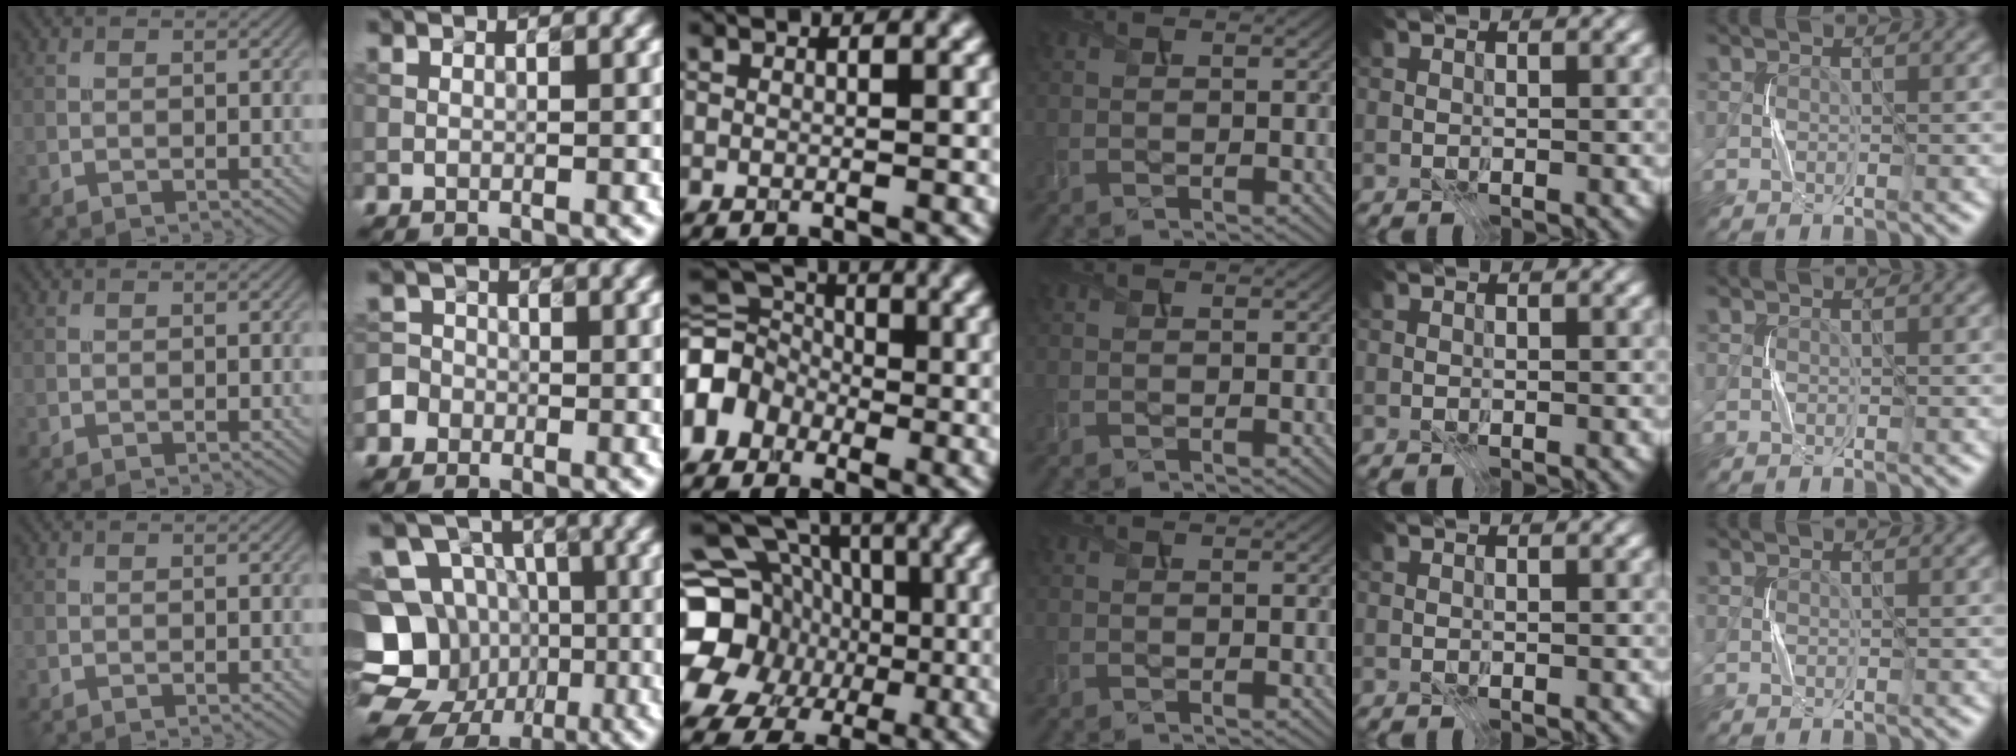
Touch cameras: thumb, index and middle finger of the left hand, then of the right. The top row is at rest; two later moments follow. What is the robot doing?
{"motion": "press", "object": "stapler"}